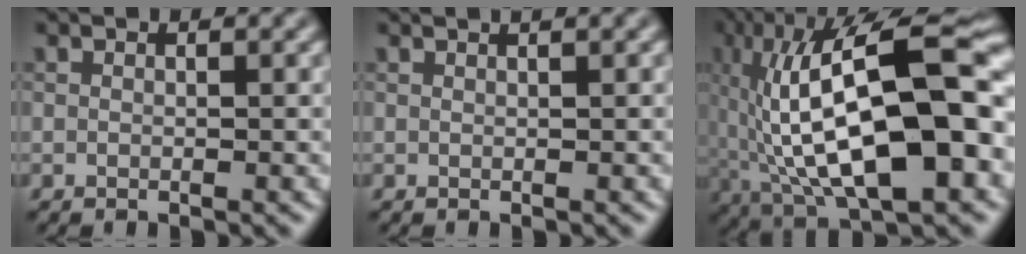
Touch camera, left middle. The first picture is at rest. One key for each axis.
{"total": 2.0, "fx": 1.3, "fy": 0.8, "fz": 1.4, "tx": -0.004, "ty": 0.000, "tz": -0.001}
{"total": 17.3, "fx": -0.1, "fy": 6.7, "fz": 15.9, "tx": -0.245, "ty": 0.029, "tz": -0.005}